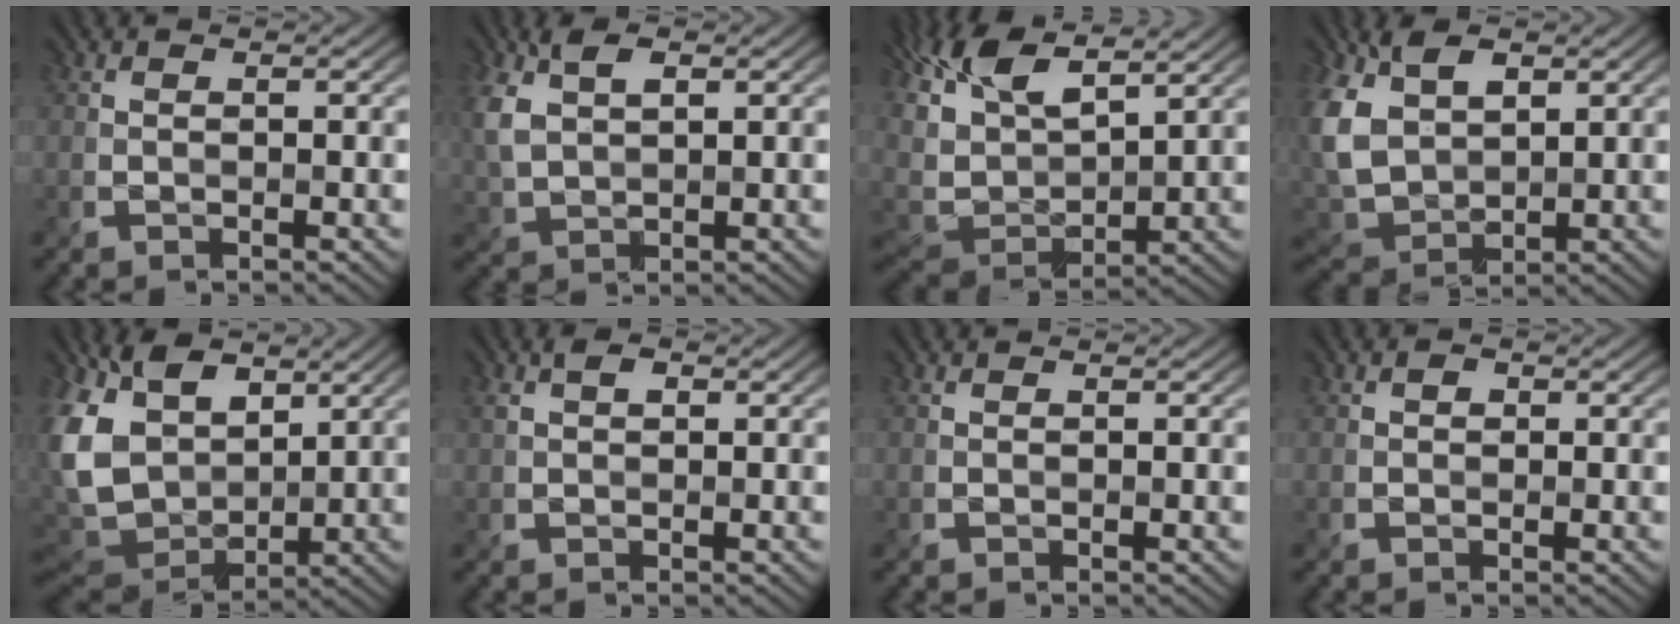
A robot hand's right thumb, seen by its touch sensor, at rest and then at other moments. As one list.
[{"total": 6.5, "force": [2.1, 3.8, 4.8], "torque": [-0.120, 0.006, 0.039]}, {"total": 11.9, "force": [6.7, 4.8, 8.6], "torque": [-0.221, 0.030, 0.120]}, {"total": 10.1, "force": [3.3, 6.6, 6.8], "torque": [-0.185, -0.002, 0.069]}, {"total": 13.5, "force": [3.8, 9.5, 8.8], "torque": [-0.246, -0.003, 0.075]}, {"total": 2.5, "force": [0.9, 1.5, 1.8], "torque": [-0.034, 0.005, 0.012]}, {"total": 0.0}, {"total": 1.0, "force": [0.1, 0.9, 0.5], "torque": [-0.008, -0.001, -0.003]}]